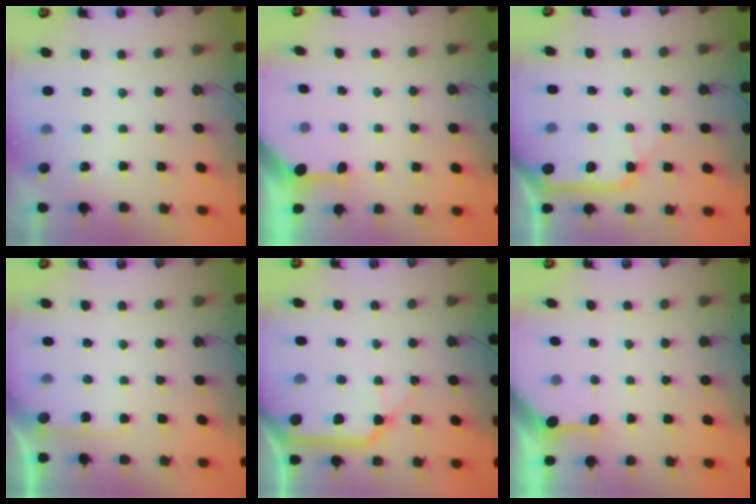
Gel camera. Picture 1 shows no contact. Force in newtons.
{"total": 3.4, "press": 3.4, "slide": 0.4}
{"total": 12.7, "press": 12.6, "slide": 1.8}
{"total": 6.1, "press": 6.1, "slide": 0.4}
{"total": 15.8, "press": 15.7, "slide": 2.0}
{"total": 3.3, "press": 3.3, "slide": 0.3}